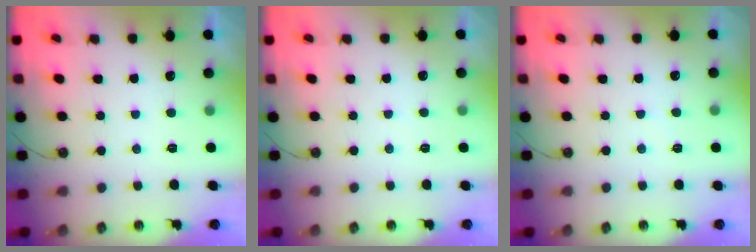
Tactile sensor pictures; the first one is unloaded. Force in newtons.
{"total": 1.9, "press": 1.9, "slide": 0.3}
{"total": 4.9, "press": 4.9, "slide": 0.6}